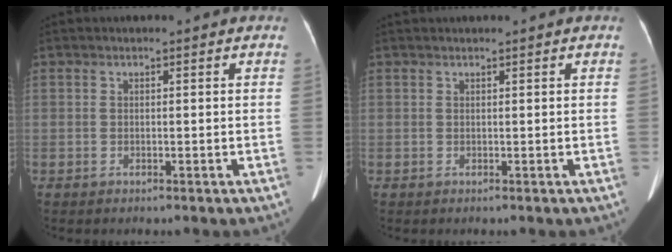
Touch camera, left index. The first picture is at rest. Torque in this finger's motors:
{"motor_torque": [0.02, -0.03, 0.03, -0.01]}